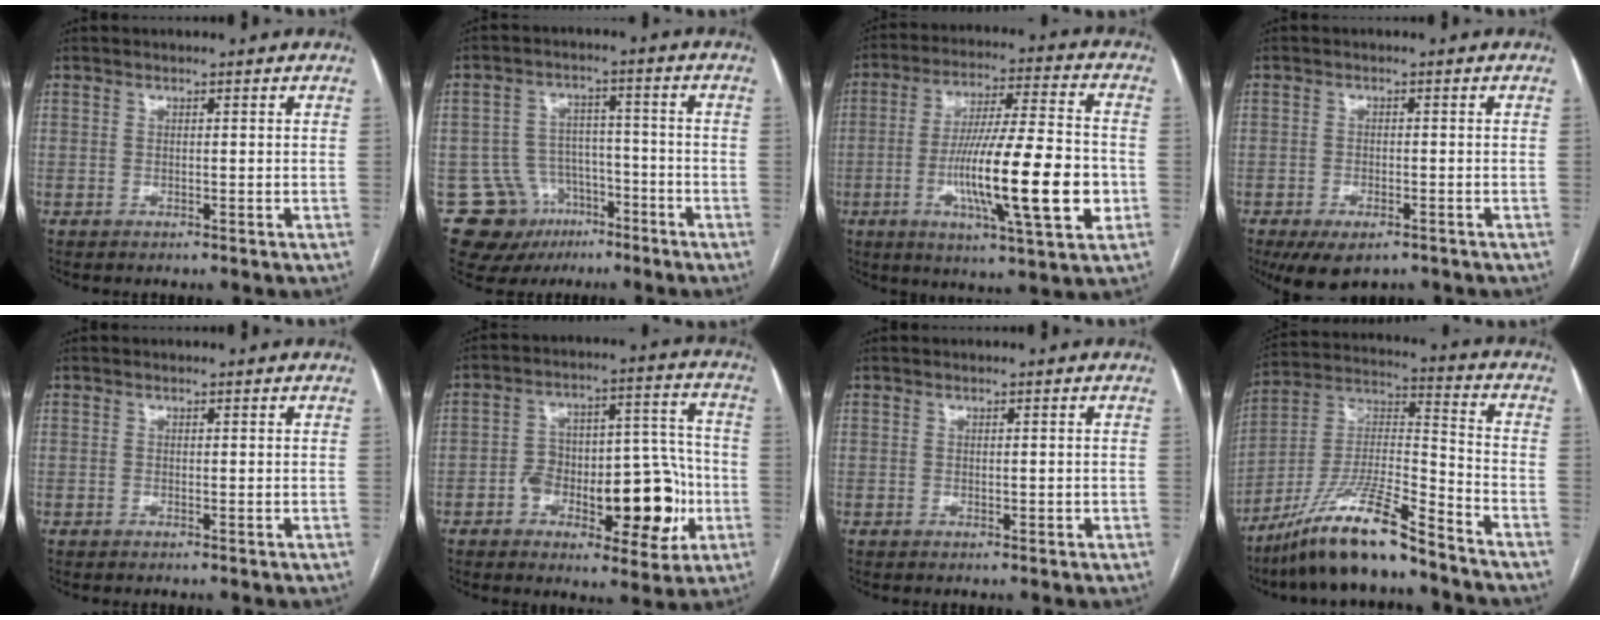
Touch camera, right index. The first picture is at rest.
{"total": 11.5, "force": [-6.6, 9.0, 2.6], "torque": [-0.044, 0.039, -0.093]}
{"total": 18.8, "force": [-4.2, 2.0, 18.2], "torque": [-0.302, -0.006, -0.066]}
{"total": 5.9, "force": [-4.0, 2.6, 3.5], "torque": [-0.057, -0.007, -0.060]}
{"total": 0.0}
{"total": 16.4, "force": [-5.1, 6.9, 14.0], "torque": [-0.193, 0.036, -0.065]}
{"total": 1.0, "force": [-0.1, 0.4, 0.9], "torque": [-0.015, -0.002, 0.001]}
{"total": 15.8, "force": [-12.1, 1.4, 10.1], "torque": [-0.192, -0.001, -0.216]}